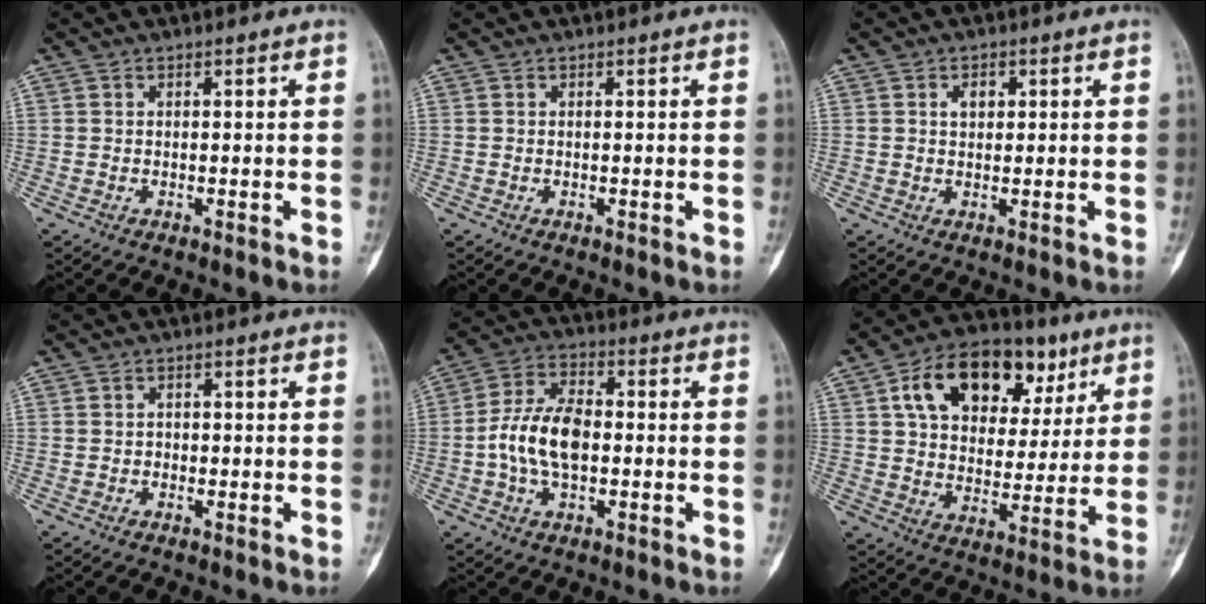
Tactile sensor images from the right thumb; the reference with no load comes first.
{"total": 0.0}
{"total": 2.5, "force": [0.8, 1.8, 1.6], "torque": [-0.018, 0.000, 0.011]}
{"total": 0.9, "force": [-0.2, 0.8, 0.3], "torque": [0.005, 0.004, -0.005]}
{"total": 11.3, "force": [-1.1, 6.5, 9.2], "torque": [-0.172, 0.025, -0.026]}
{"total": 20.2, "force": [8.7, 12.8, 12.9], "torque": [-0.164, -0.001, 0.137]}